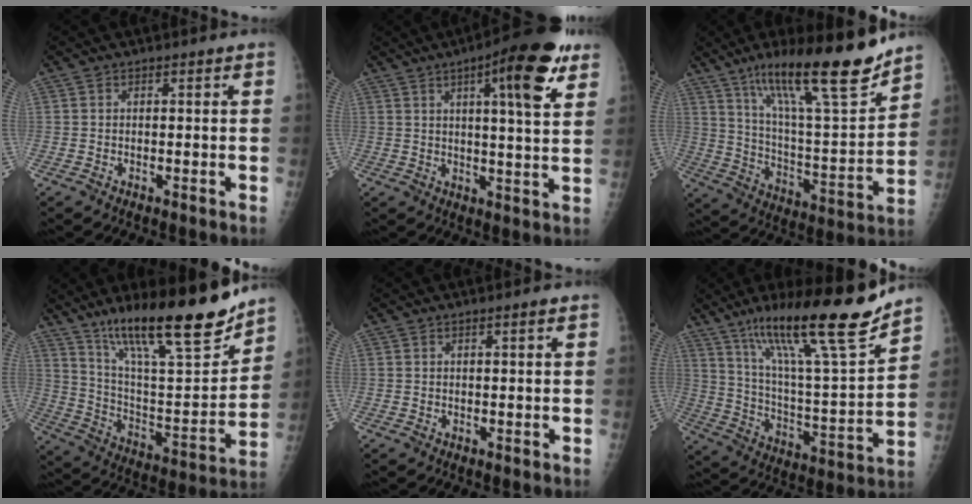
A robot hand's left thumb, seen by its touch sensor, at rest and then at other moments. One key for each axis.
{"total": 14.4, "fx": 7.1, "fy": 3.1, "fz": 12.1, "tx": -0.155, "ty": -0.024, "tz": 0.093}
{"total": 23.6, "fx": 16.3, "fy": 4.3, "fz": 16.5, "tx": -0.247, "ty": -0.074, "tz": 0.277}
{"total": 24.9, "fx": 18.1, "fy": 5.2, "fz": 16.2, "tx": -0.235, "ty": -0.086, "tz": 0.306}
{"total": 1.0, "fx": 0.5, "fy": 0.0, "fz": 0.8, "tx": -0.013, "ty": -0.001, "tz": 0.009}
{"total": 24.6, "fx": 16.9, "fy": 3.4, "fz": 17.5, "tx": -0.271, "ty": -0.068, "tz": 0.289}